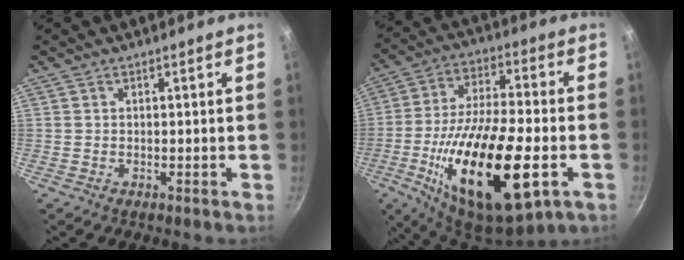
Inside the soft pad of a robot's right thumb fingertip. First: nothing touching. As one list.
[{"total": 27.3, "force": [-8.5, 10.2, 23.8], "torque": [-0.408, 0.014, -0.140]}]